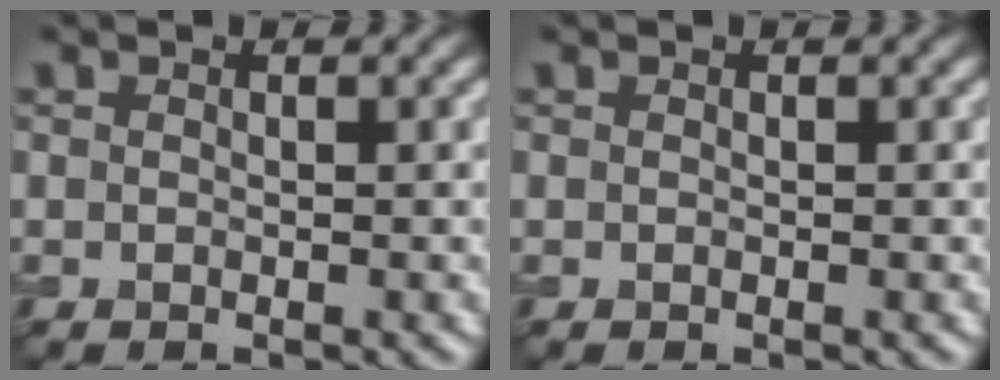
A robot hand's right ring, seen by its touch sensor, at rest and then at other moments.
{"total": 0.0}